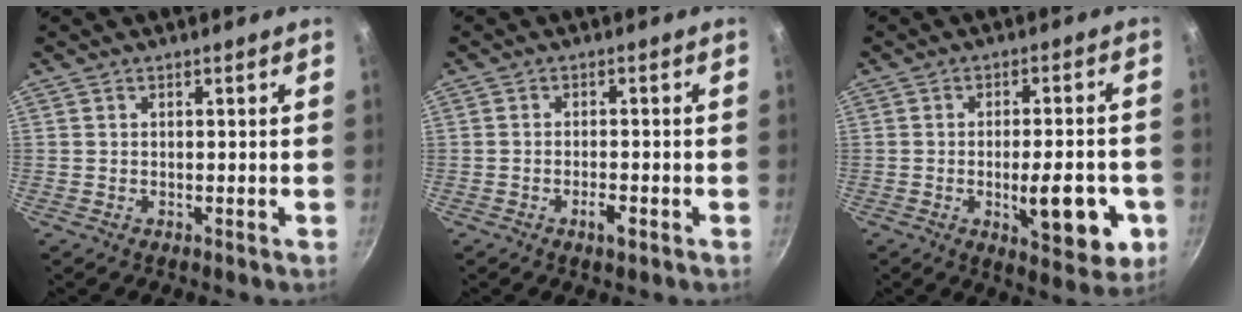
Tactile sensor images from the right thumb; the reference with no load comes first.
{"total": 2.6, "force": [-1.3, 0.9, 2.1], "torque": [-0.036, 0.008, -0.023]}
{"total": 13.1, "force": [-3.4, 5.0, 11.6], "torque": [-0.136, 0.002, -0.040]}